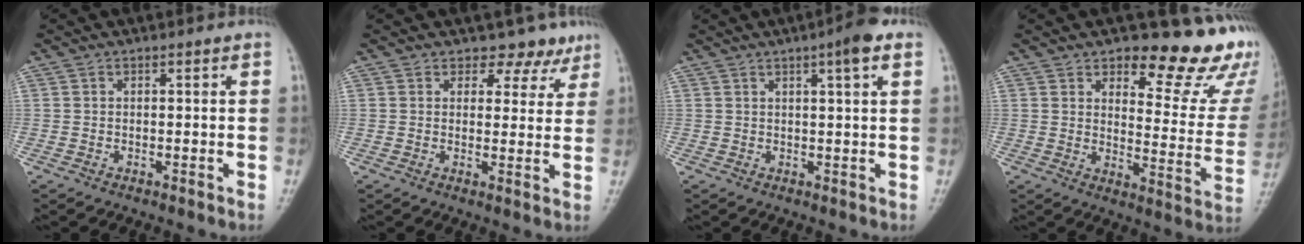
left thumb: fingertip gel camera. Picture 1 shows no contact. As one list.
[{"total": 5.3, "force": [4.1, 3.3, 0.6], "torque": [0.026, -0.027, 0.039]}, {"total": 5.1, "force": [2.6, 0.5, 4.4], "torque": [-0.061, -0.002, 0.034]}, {"total": 18.8, "force": [12.4, 7.6, 11.9], "torque": [-0.089, -0.084, 0.151]}]